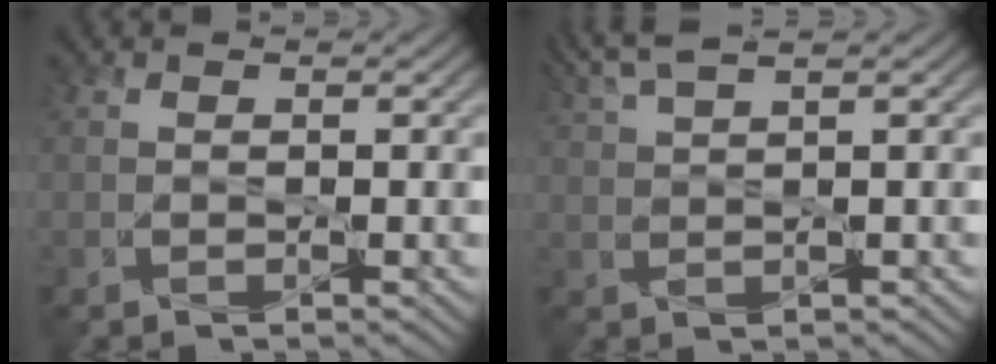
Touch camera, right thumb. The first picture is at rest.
{"total": 4.9, "force": [3.4, 0.8, 3.4], "torque": [-0.073, 0.023, 0.061]}